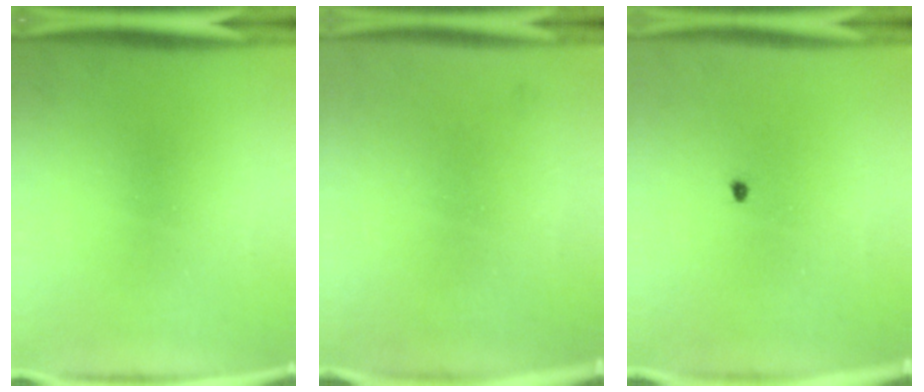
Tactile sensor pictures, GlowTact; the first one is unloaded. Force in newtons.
{"total": 1.1}
{"total": 0.6}